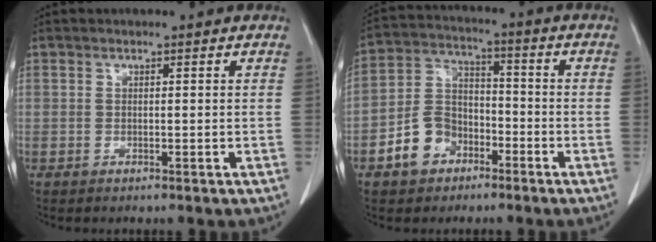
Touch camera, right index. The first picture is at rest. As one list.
[{"total": 8.4, "force": [-4.1, 6.4, 3.6], "torque": [-0.085, 0.023, -0.069]}]